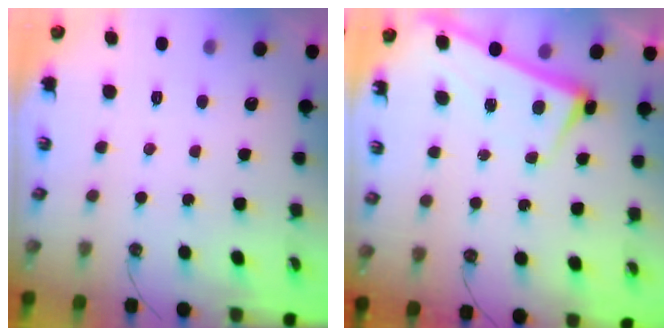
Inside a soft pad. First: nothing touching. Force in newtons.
{"total": 2.8, "press": 2.7, "slide": 0.4}